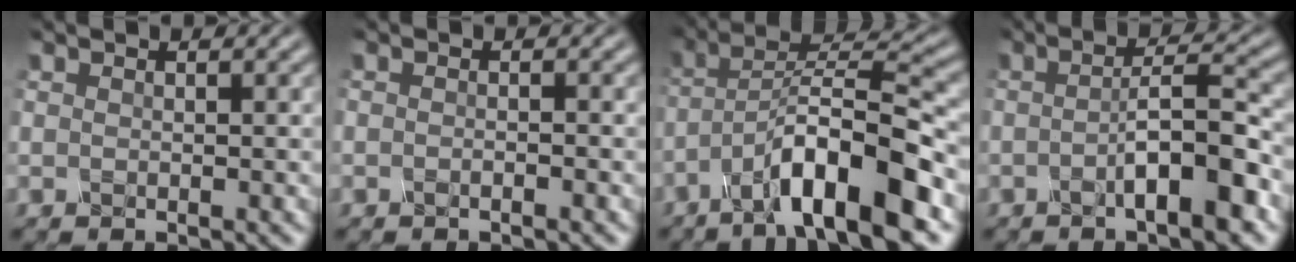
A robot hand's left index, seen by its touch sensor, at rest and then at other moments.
{"total": 1.0, "force": [-0.5, 0.4, 0.8], "torque": [-0.007, -0.005, -0.016]}
{"total": 10.3, "force": [-5.8, 2.3, 8.2], "torque": [-0.131, 0.021, -0.106]}
{"total": 5.6, "force": [-1.8, 1.1, 5.2], "torque": [-0.078, 0.011, -0.035]}